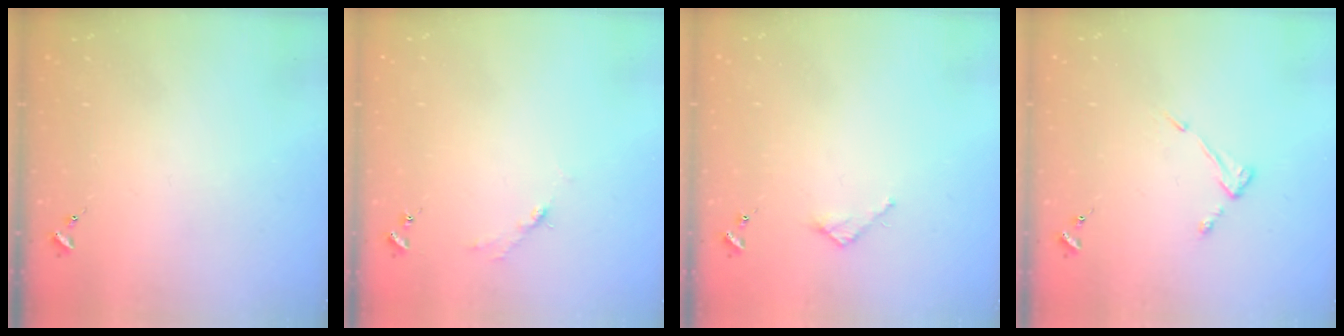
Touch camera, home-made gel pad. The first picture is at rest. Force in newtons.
{"total": 2.7, "press": 2.7, "slide": 0.4}
{"total": 2.7, "press": 2.7, "slide": 0.2}
{"total": 5.2, "press": 5.1, "slide": 0.6}